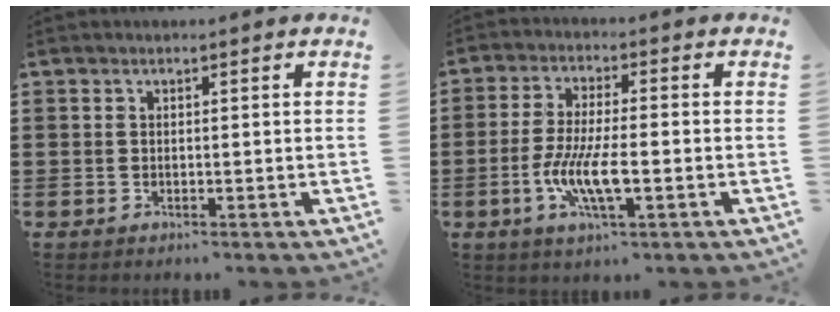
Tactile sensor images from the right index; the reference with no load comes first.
{"total": 7.9, "force": [-2.5, 2.1, 7.2], "torque": [-0.151, -0.010, -0.049]}